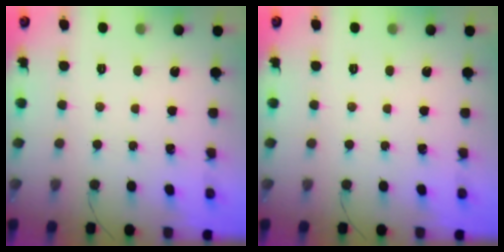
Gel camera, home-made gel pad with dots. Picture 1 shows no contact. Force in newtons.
{"total": 0.0}